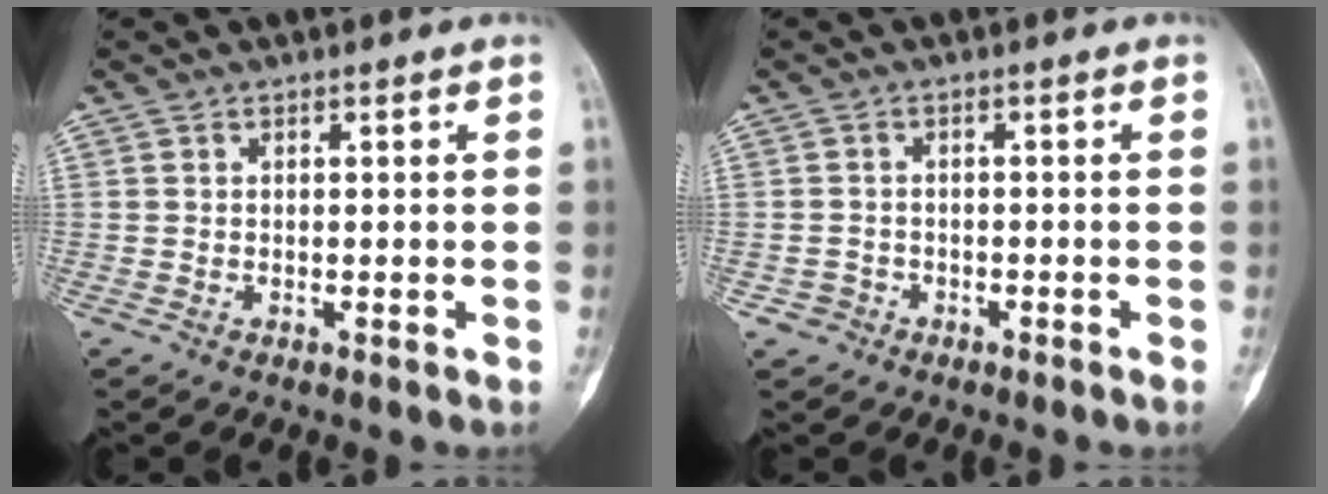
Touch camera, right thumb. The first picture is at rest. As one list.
[{"total": 1.8, "force": [-1.0, 1.5, -0.1], "torque": [0.005, 0.012, -0.018]}]